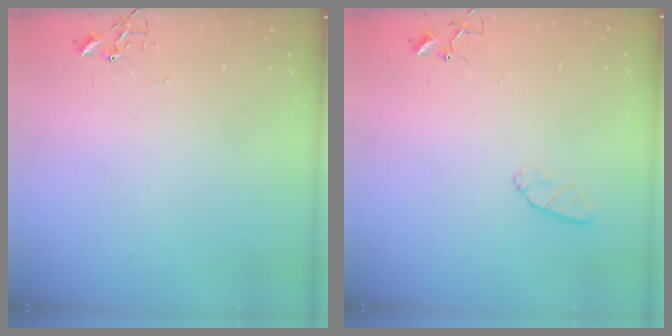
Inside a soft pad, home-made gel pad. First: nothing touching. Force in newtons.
{"total": 5.2, "press": 5.2, "slide": 0.8}